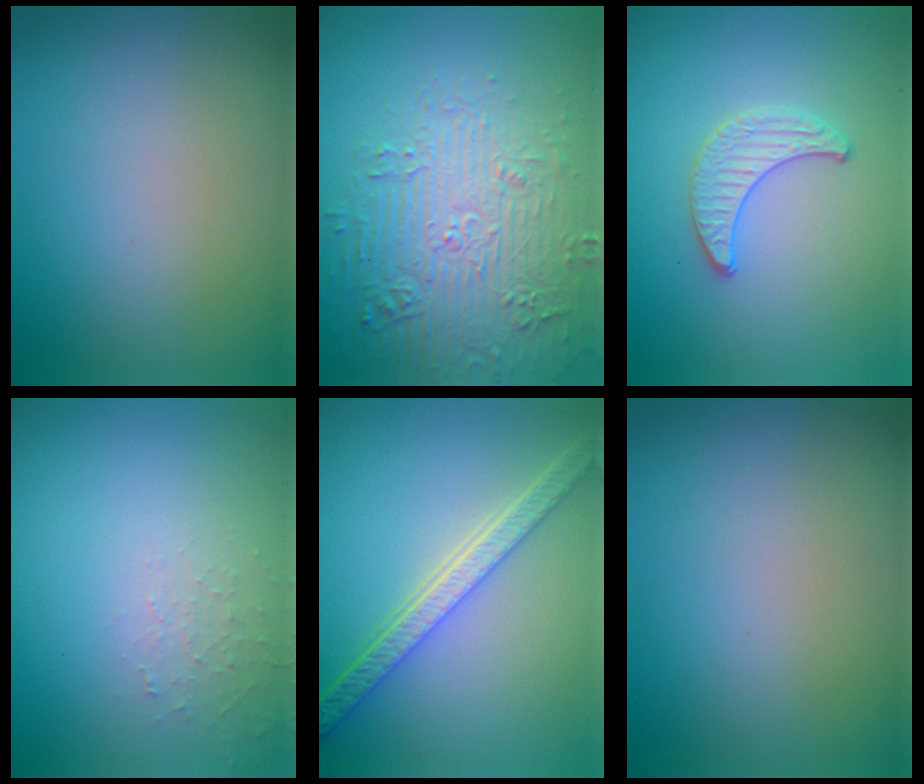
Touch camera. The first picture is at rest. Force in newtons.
{"total": 7.0, "press": 6.9, "slide": 1.6}
{"total": 1.5, "press": 1.5, "slide": 0.1}
{"total": 1.3, "press": 1.3, "slide": 0.2}
{"total": 5.3, "press": 4.1, "slide": 3.3}
{"total": 0.0}